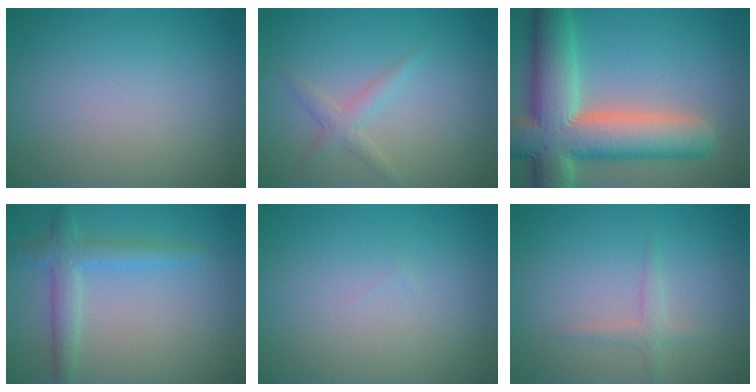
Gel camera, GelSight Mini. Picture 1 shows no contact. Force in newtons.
{"total": 1.7, "press": 1.7, "slide": 0.1}
{"total": 12.6, "press": 12.6, "slide": 1.2}
{"total": 3.1, "press": 3.1, "slide": 0.2}
{"total": 0.0}
{"total": 1.3, "press": 1.3, "slide": 0.0}